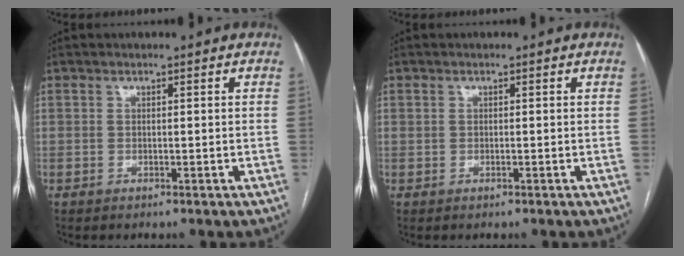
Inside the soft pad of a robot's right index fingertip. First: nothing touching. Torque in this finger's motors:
{"motor_torque": [0.17, 0.15, -0.01, 0.01]}